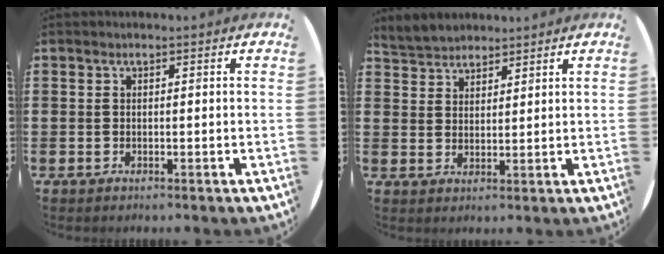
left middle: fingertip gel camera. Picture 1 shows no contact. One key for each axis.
{"total": 3.8, "fx": 3.7, "fy": 1.0, "fz": 0.0, "tx": -0.012, "ty": -0.004, "tz": 0.073}